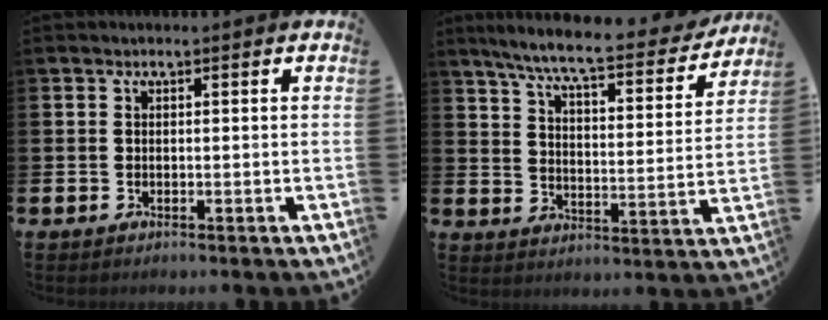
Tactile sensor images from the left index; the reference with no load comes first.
{"total": 8.1, "force": [7.1, 0.9, 3.7], "torque": [-0.090, -0.049, 0.117]}